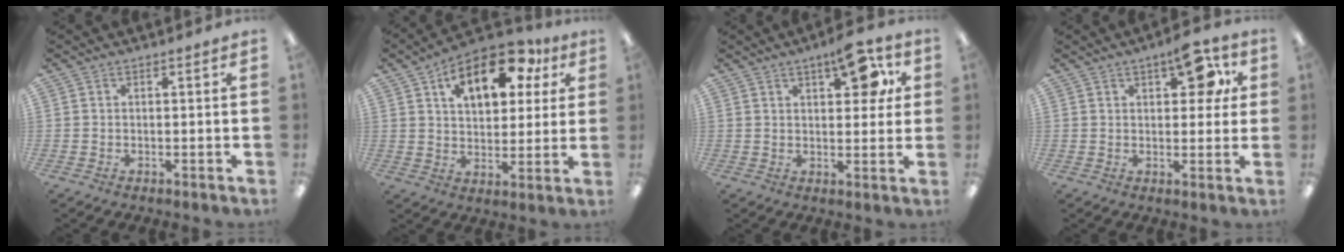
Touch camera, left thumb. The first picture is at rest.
{"total": 16.2, "force": [8.1, 8.8, 11.0], "torque": [-0.156, -0.022, 0.134]}
{"total": 10.1, "force": [5.4, 4.2, 7.5], "torque": [-0.089, -0.024, 0.084]}
{"total": 9.3, "force": [4.5, 4.3, 6.9], "torque": [-0.076, -0.017, 0.070]}